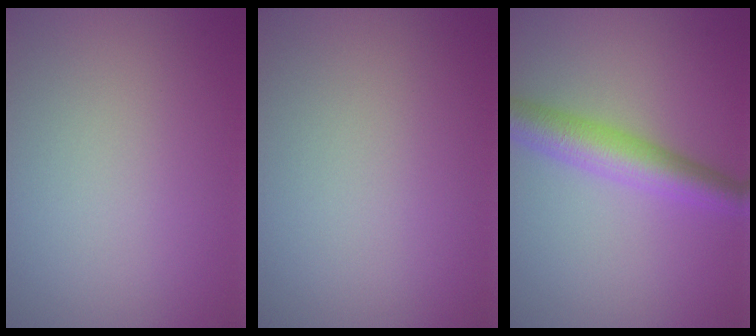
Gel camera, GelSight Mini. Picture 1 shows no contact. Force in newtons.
{"total": 0.0}
{"total": 4.8, "press": 4.8, "slide": 0.2}